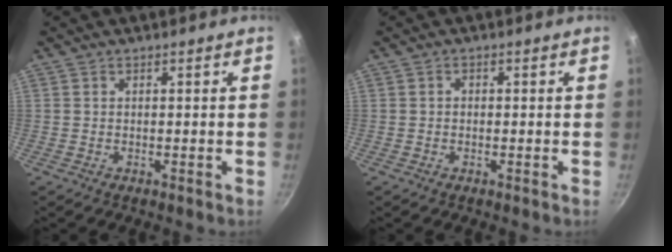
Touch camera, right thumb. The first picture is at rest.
{"total": 1.0, "force": [-0.1, 0.9, 0.5], "torque": [-0.008, 0.006, -0.003]}